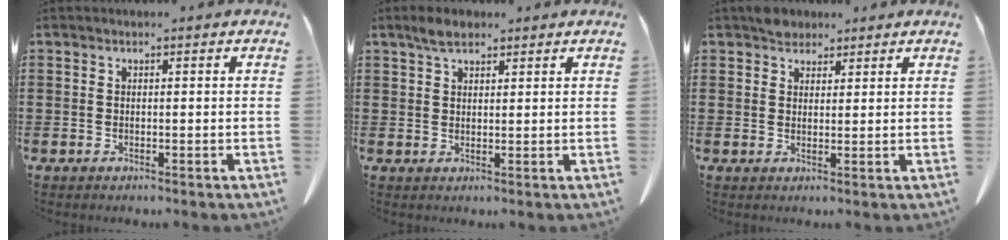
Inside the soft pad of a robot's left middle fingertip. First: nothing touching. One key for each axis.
{"total": 3.1, "fx": 2.4, "fy": 1.2, "fz": 1.7, "tx": -0.030, "ty": 0.003, "tz": 0.042}
{"total": 3.0, "fx": 2.6, "fy": 1.5, "fz": 0.5, "tx": -0.008, "ty": 0.003, "tz": 0.049}